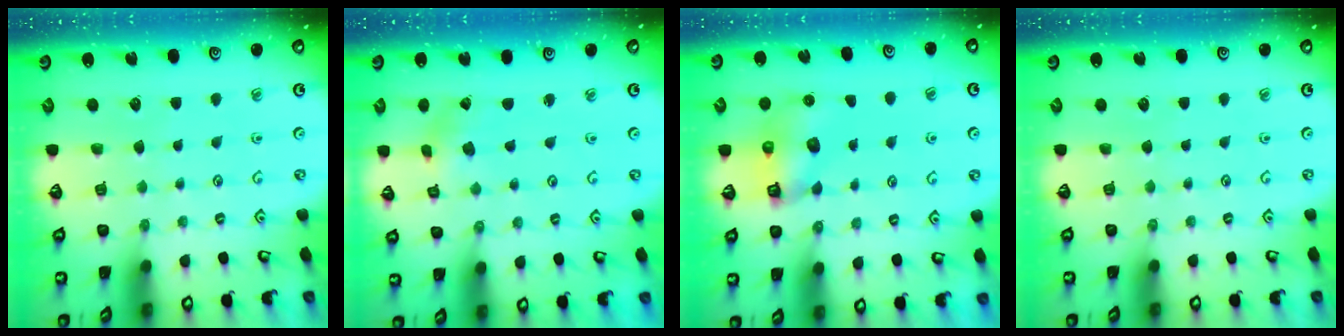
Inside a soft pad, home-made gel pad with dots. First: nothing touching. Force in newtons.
{"total": 1.5, "press": 1.5, "slide": 0.3}
{"total": 6.3, "press": 6.3, "slide": 0.9}
{"total": 0.0}